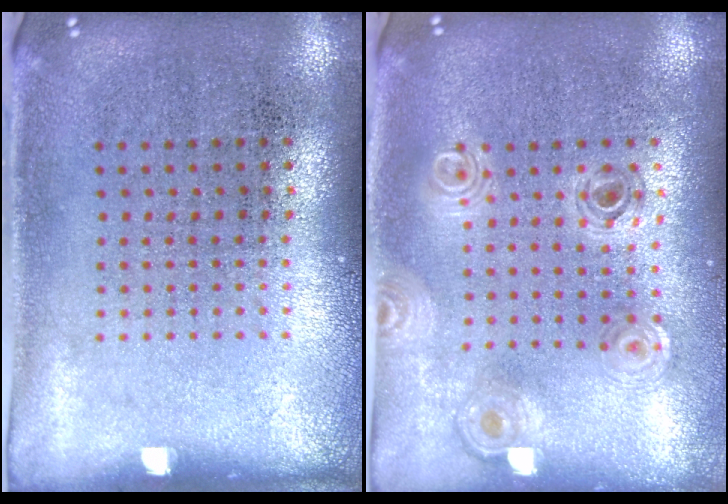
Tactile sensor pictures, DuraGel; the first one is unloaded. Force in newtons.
{"total": 0.8, "press": 0.8, "slide": 0.1}